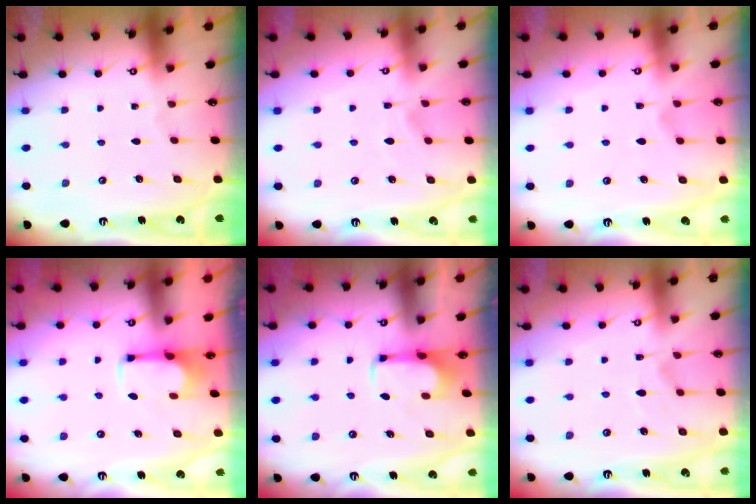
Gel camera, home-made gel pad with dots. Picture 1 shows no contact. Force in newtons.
{"total": 2.8, "press": 2.6, "slide": 1.2}
{"total": 3.4, "press": 3.3, "slide": 1.0}
{"total": 2.7, "press": 2.6, "slide": 0.7}
{"total": 2.0, "press": 1.9, "slide": 0.4}
{"total": 1.4, "press": 0.9, "slide": 1.1}